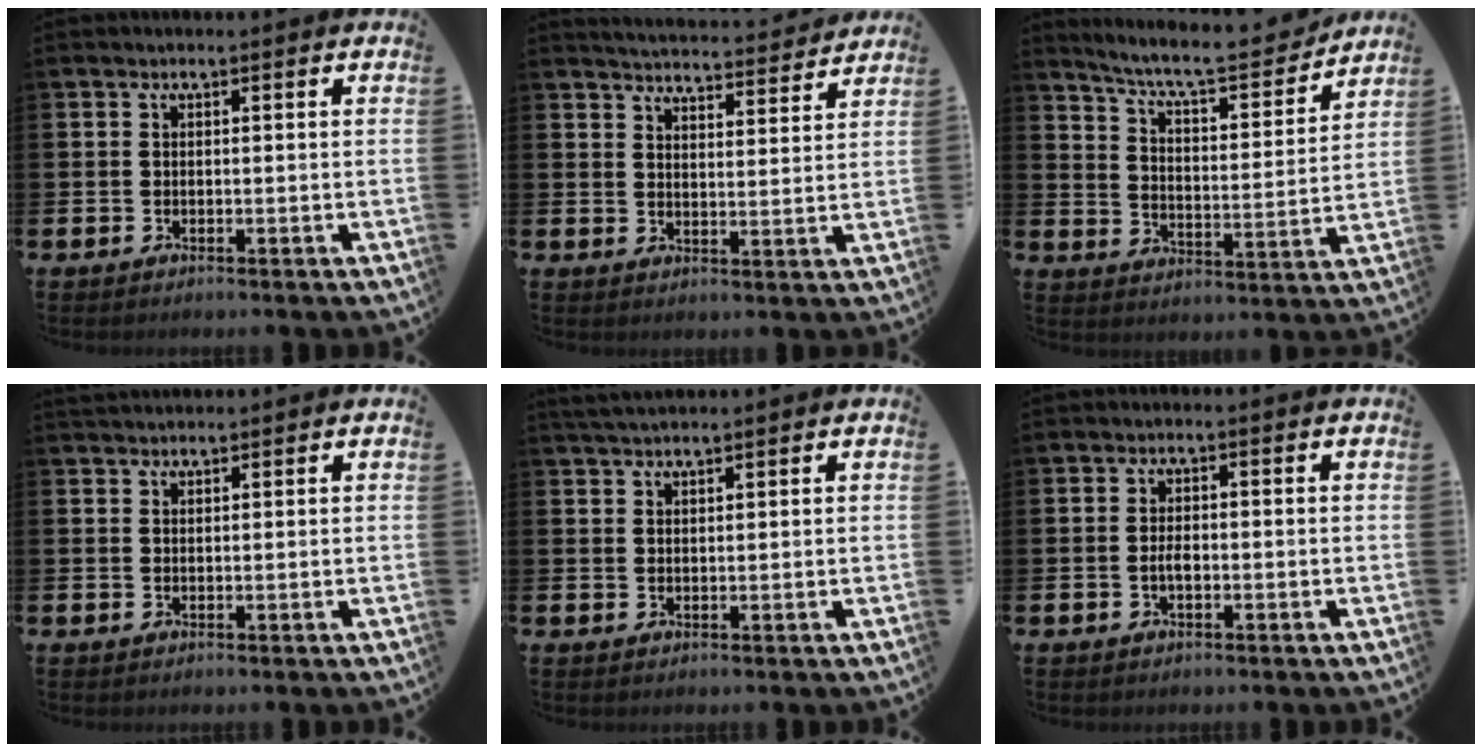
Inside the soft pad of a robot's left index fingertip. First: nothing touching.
{"total": 4.8, "force": [4.8, 0.3, 0.1], "torque": [-0.016, -0.040, 0.083]}
{"total": 8.3, "force": [7.7, 1.3, 2.9], "torque": [-0.082, -0.056, 0.130]}
{"total": 1.4, "force": [1.4, 0.3, 0.1], "torque": [0.009, -0.002, 0.023]}
{"total": 2.3, "force": [2.2, 0.3, 0.5], "torque": [-0.010, -0.003, 0.040]}
{"total": 1.9, "force": [-0.4, 0.9, 1.7], "torque": [-0.029, 0.001, -0.008]}